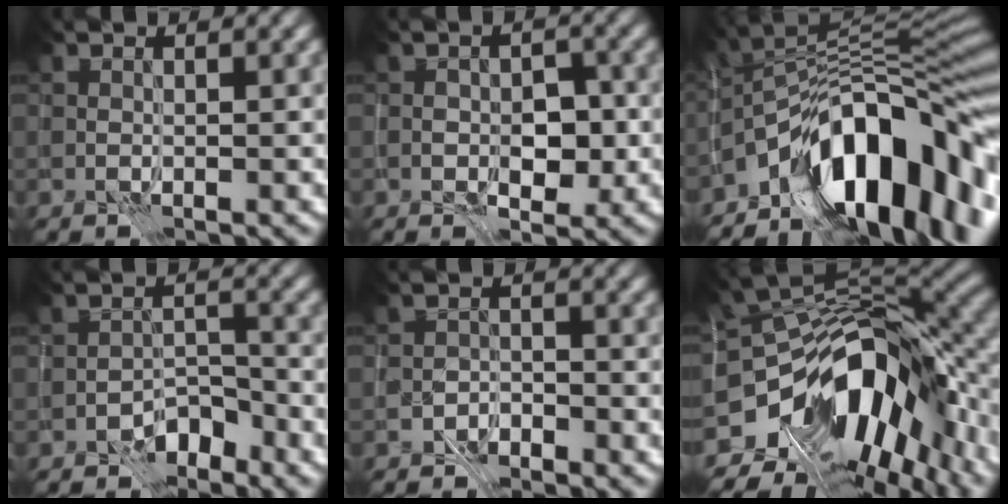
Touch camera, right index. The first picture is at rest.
{"total": 3.8, "force": [-0.9, 2.3, 2.9], "torque": [-0.034, 0.000, -0.013]}
{"total": 14.9, "force": [-7.1, 6.3, 11.5], "torque": [-0.162, 0.030, -0.129]}
{"total": 3.4, "force": [-2.7, 1.5, 1.5], "torque": [-0.020, 0.009, -0.050]}
{"total": 2.0, "force": [-1.8, 0.7, 0.4], "torque": [-0.006, 0.005, -0.040]}
{"total": 15.4, "force": [-6.8, 7.6, 11.5], "torque": [-0.172, 0.006, -0.124]}